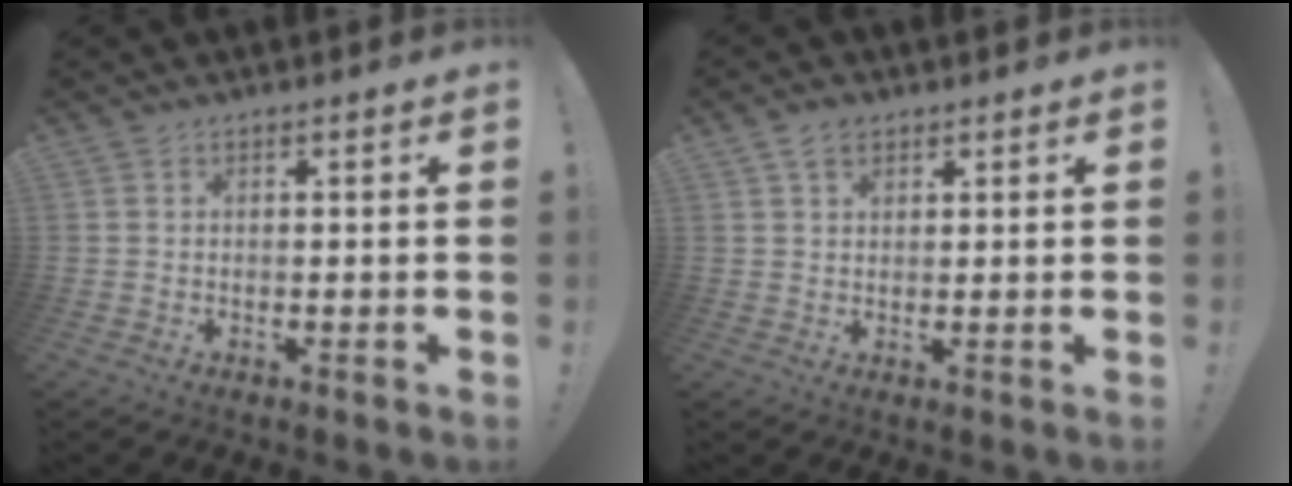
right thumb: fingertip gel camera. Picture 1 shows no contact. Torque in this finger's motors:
{"motor_torque": [-0.11, 0.02, 0.04, 0.30, 0.09]}